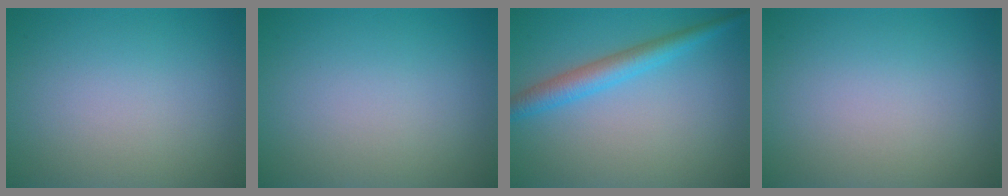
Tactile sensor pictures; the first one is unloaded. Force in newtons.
{"total": 0.0}
{"total": 3.3, "press": 3.3, "slide": 0.1}
{"total": 0.0}